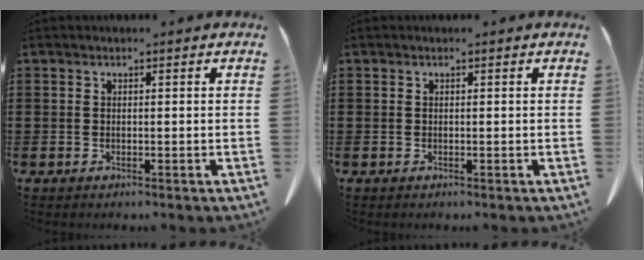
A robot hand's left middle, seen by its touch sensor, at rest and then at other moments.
{"total": 0.0}